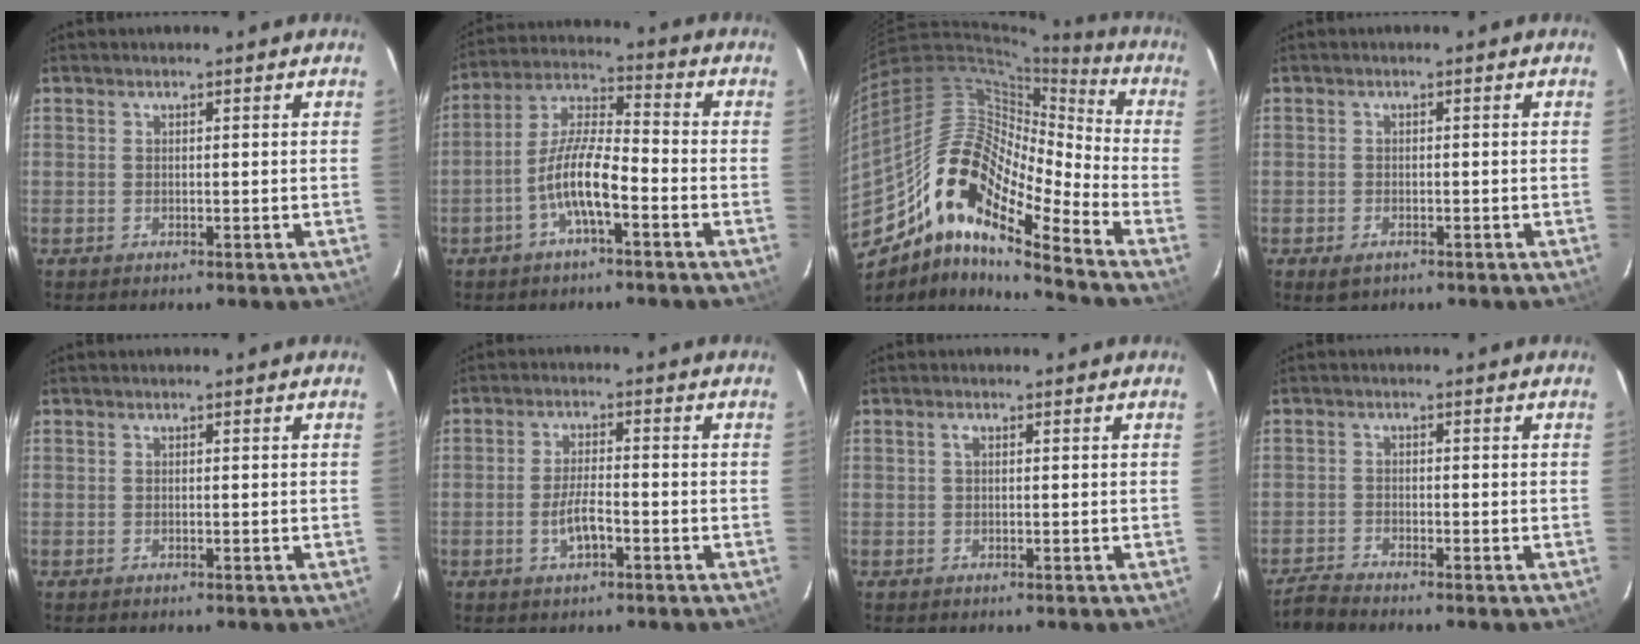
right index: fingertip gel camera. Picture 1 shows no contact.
{"total": 9.4, "force": [-4.2, 2.1, 8.2], "torque": [-0.174, 0.007, -0.082]}
{"total": 17.8, "force": [-11.2, 4.5, 13.1], "torque": [-0.217, 0.000, -0.231]}
{"total": 3.8, "force": [-2.6, 1.8, 2.1], "torque": [-0.050, -0.012, -0.046]}
{"total": 0.0}
{"total": 4.7, "force": [-2.0, 1.4, 4.0], "torque": [-0.082, -0.002, -0.034]}
{"total": 0.7, "force": [0.2, 0.3, 0.6], "torque": [-0.013, 0.003, 0.002]}
{"total": 2.7, "force": [-2.7, -0.2, 0.1], "torque": [-0.014, -0.007, -0.059]}